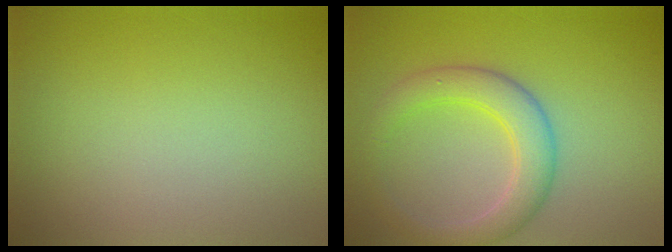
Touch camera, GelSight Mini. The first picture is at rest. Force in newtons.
{"total": 4.2, "press": 4.2, "slide": 0.1}